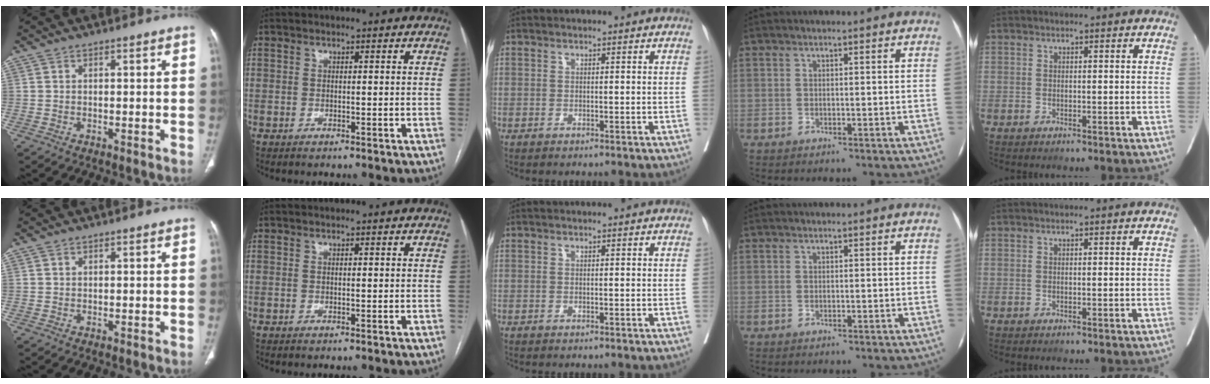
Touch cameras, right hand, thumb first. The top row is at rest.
{}